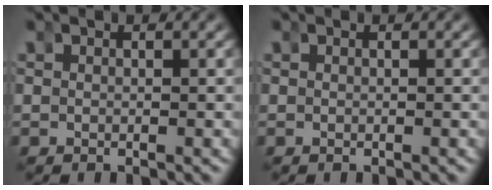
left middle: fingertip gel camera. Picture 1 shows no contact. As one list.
[{"total": 0.0}]